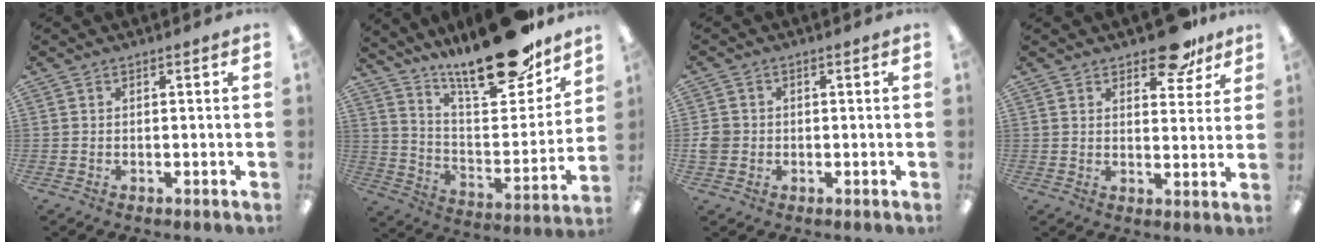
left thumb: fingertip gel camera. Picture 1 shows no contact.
{"total": 23.6, "force": [18.7, 6.5, 12.8], "torque": [-0.184, -0.126, 0.310]}
{"total": 3.2, "force": [-0.2, 3.1, 0.9], "torque": [-0.010, 0.003, -0.005]}
{"total": 9.8, "force": [7.0, 4.4, 5.2], "torque": [-0.054, -0.037, 0.119]}